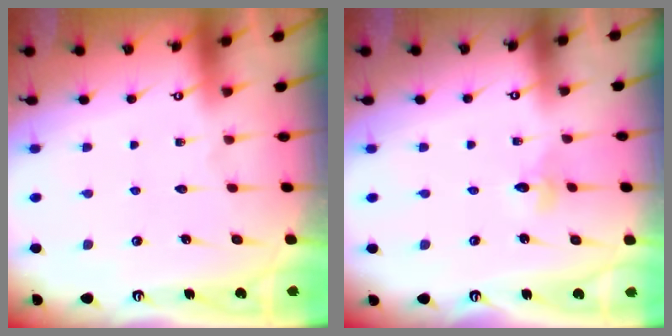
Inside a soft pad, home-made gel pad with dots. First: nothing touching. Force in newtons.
{"total": 2.8, "press": 2.7, "slide": 0.3}